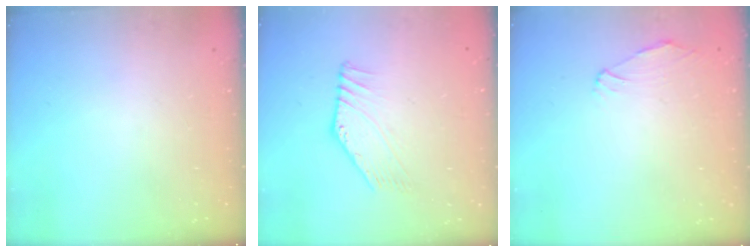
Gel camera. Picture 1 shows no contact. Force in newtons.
{"total": 2.9, "press": 2.9, "slide": 0.3}
{"total": 1.5, "press": 1.4, "slide": 0.5}